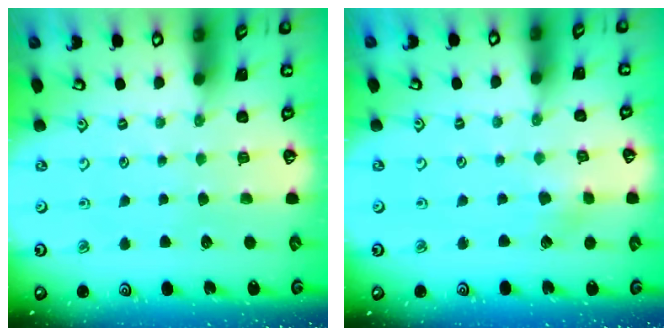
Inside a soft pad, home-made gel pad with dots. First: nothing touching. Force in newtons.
{"total": 2.8, "press": 2.7, "slide": 0.5}